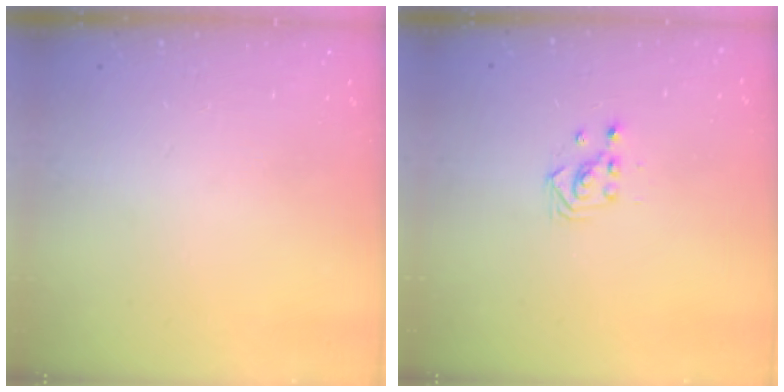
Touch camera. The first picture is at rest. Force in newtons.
{"total": 2.9, "press": 2.9, "slide": 0.3}